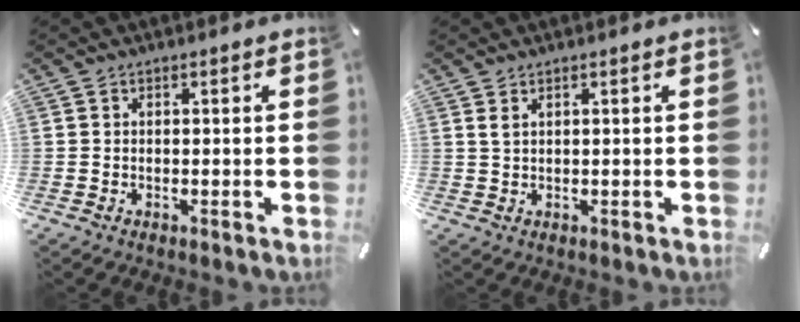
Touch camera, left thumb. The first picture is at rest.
{"total": 1.4, "force": [0.7, 0.6, 1.1], "torque": [-0.024, 0.001, 0.012]}